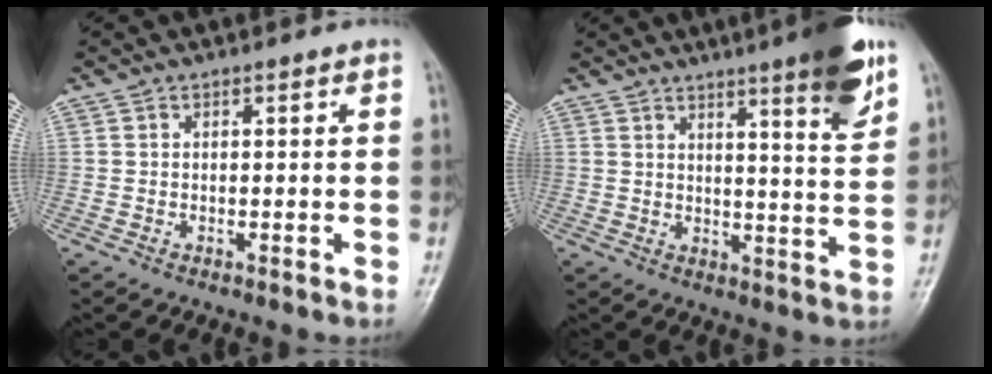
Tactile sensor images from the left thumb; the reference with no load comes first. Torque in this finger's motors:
{"motor_torque": [1.96, 1.18, 1.48, -1.04, 0.31]}